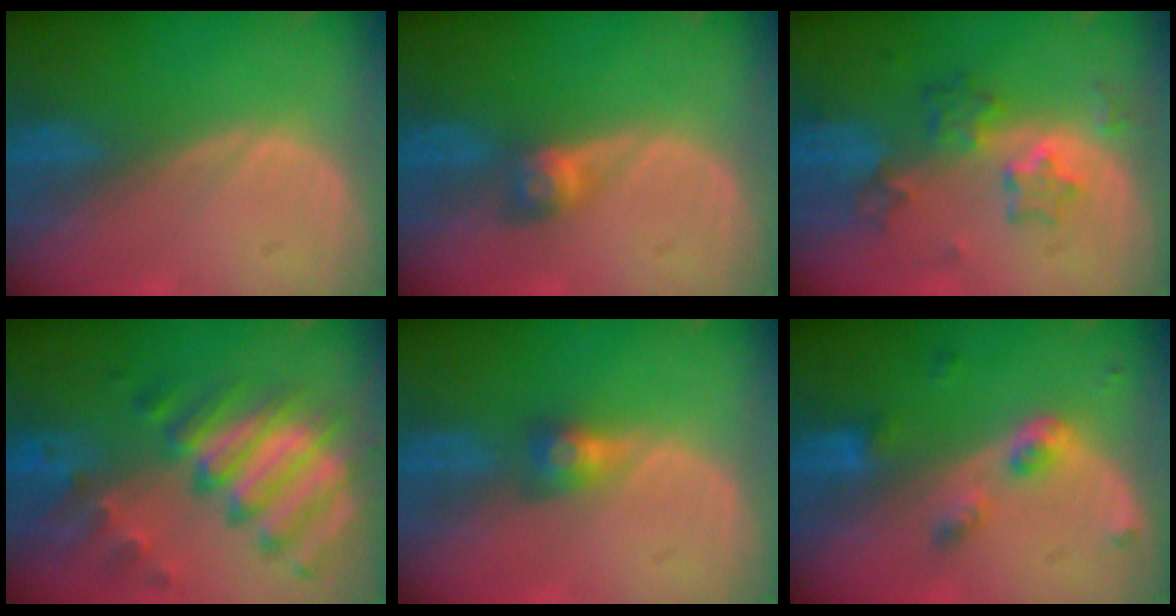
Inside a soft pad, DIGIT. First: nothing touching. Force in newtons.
{"total": 2.9, "press": 2.5, "slide": 1.4}
{"total": 6.9, "press": 6.1, "slide": 3.0}
{"total": 11.4, "press": 9.8, "slide": 5.9}
{"total": 3.0, "press": 2.5, "slide": 1.6}
{"total": 4.2, "press": 4.2, "slide": 0.5}